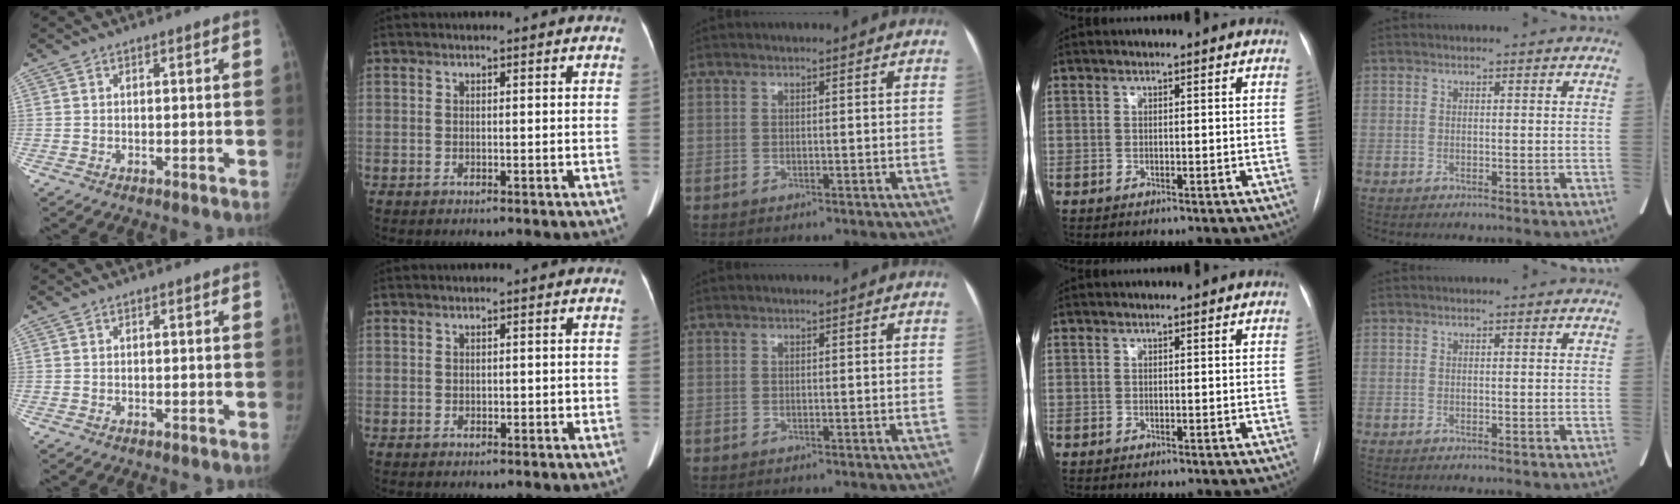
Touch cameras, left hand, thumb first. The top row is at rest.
{"index": {"total": 0.7, "force": [-0.3, 0.6, 0.3], "torque": [-0.007, 0.005, -0.004]}}